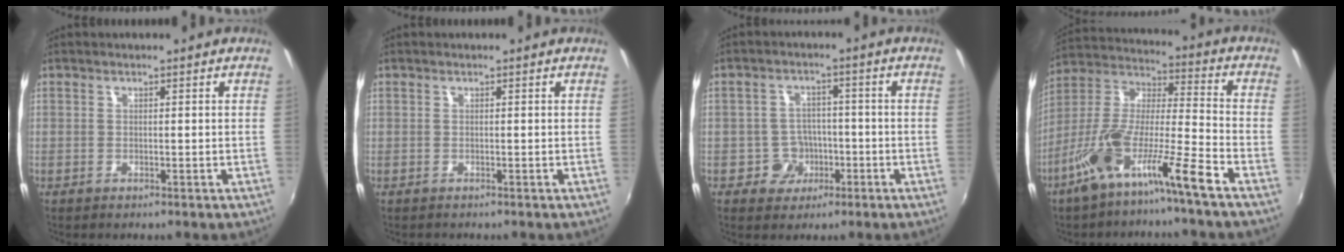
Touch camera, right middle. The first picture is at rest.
{"total": 0.7, "force": [-0.4, 0.5, -0.1], "torque": [0.001, -0.001, -0.006]}
{"total": 5.6, "force": [-2.3, 5.0, 0.7], "torque": [-0.023, 0.019, -0.029]}
{"total": 13.8, "force": [-8.8, 0.6, 10.7], "torque": [-0.199, -0.005, -0.168]}